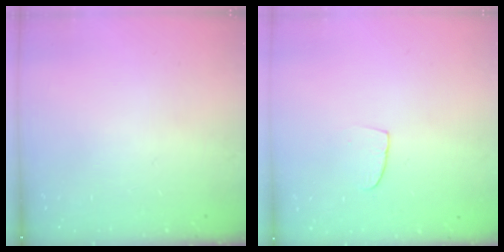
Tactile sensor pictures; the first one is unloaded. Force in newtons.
{"total": 5.8, "press": 5.8, "slide": 0.4}